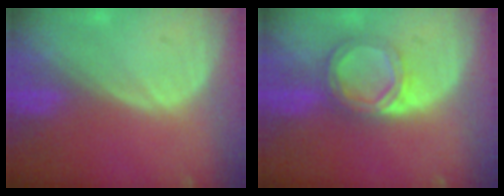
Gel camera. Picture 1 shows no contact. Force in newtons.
{"total": 5.5, "press": 5.2, "slide": 1.9}